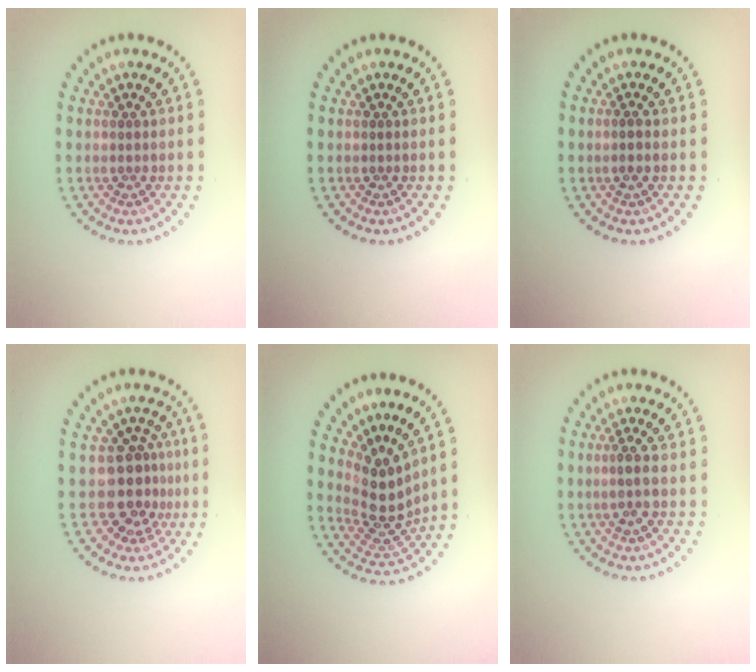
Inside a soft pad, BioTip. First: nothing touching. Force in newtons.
{"total": 0.0}
{"total": 0.5, "press": 0.4, "slide": 0.4}
{"total": 3.4, "press": 2.9, "slide": 1.8}
{"total": 4.2, "press": 3.1, "slide": 2.9}
{"total": 1.7, "press": 1.5, "slide": 0.7}